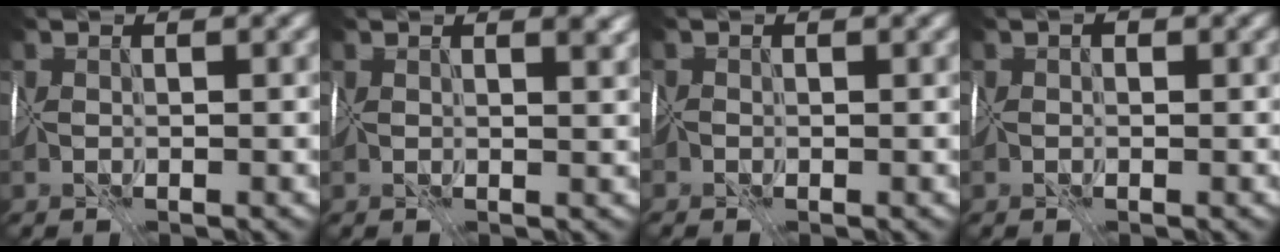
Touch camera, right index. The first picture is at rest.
{"total": 2.9, "force": [1.6, 1.4, 2.1], "torque": [-0.030, 0.000, 0.035]}
{"total": 0.7, "force": [-0.7, 0.2, -0.1], "torque": [0.009, 0.003, -0.010]}
{"total": 0.0}